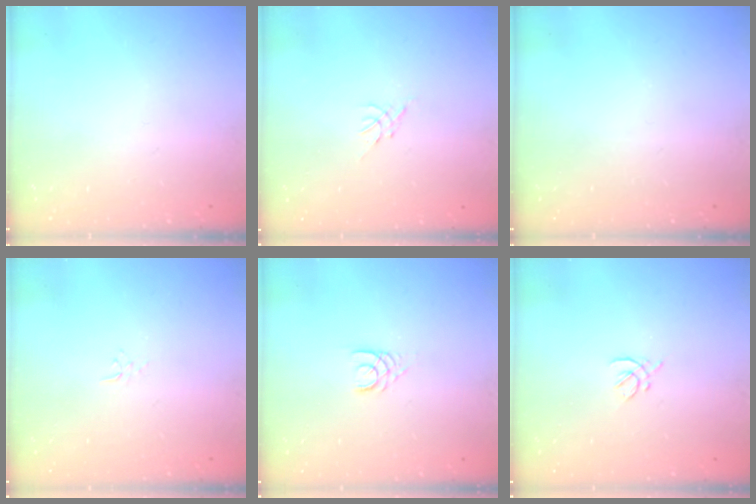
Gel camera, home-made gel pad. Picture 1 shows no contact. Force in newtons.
{"total": 0.5, "press": 0.4, "slide": 0.3}
{"total": 0.0}
{"total": 2.6, "press": 2.6, "slide": 0.3}
{"total": 3.1, "press": 3.1, "slide": 0.4}
{"total": 2.0, "press": 1.9, "slide": 0.7}